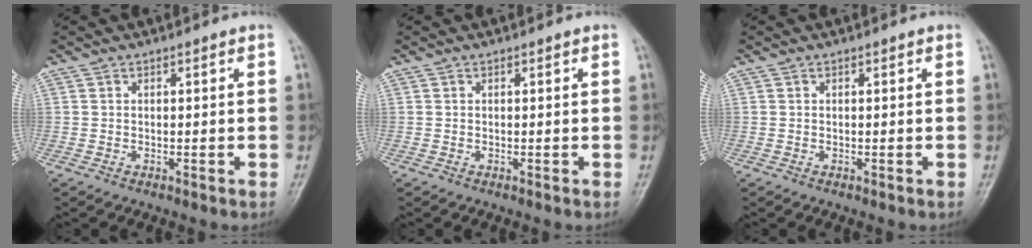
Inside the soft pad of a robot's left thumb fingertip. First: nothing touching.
{"total": 0.0}
{"total": 0.0}